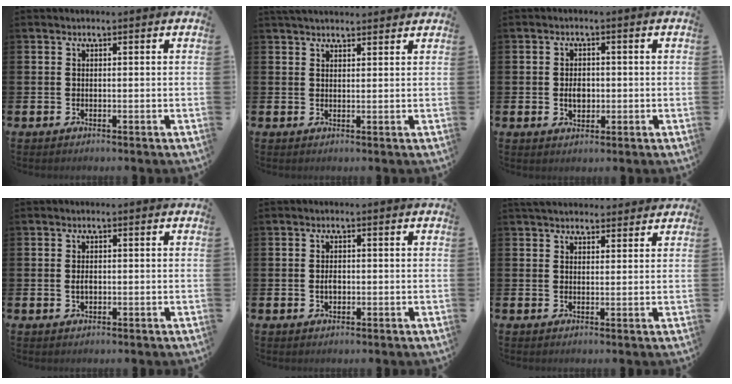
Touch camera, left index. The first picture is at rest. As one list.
[{"total": 2.7, "force": [2.6, 0.4, 0.5], "torque": [-0.001, -0.010, 0.045]}, {"total": 2.9, "force": [-0.2, 2.0, 2.0], "torque": [-0.020, -0.001, -0.009]}, {"total": 1.3, "force": [0.0, 0.8, 1.0], "torque": [-0.017, 0.004, -0.002]}, {"total": 1.6, "force": [-0.1, 1.0, 1.2], "torque": [-0.012, 0.000, -0.007]}, {"total": 3.6, "force": [3.4, 1.0, 0.5], "torque": [-0.003, -0.013, 0.062]}]